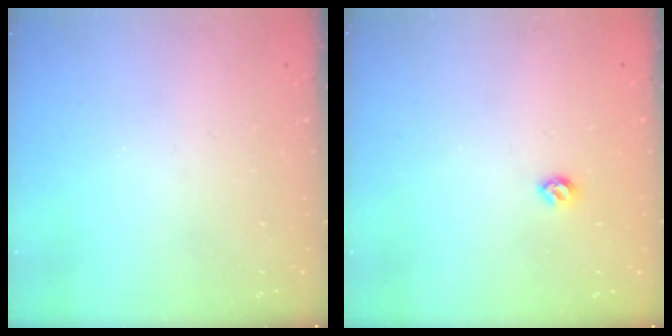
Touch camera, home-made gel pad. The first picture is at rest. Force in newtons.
{"total": 5.3, "press": 5.3, "slide": 0.7}